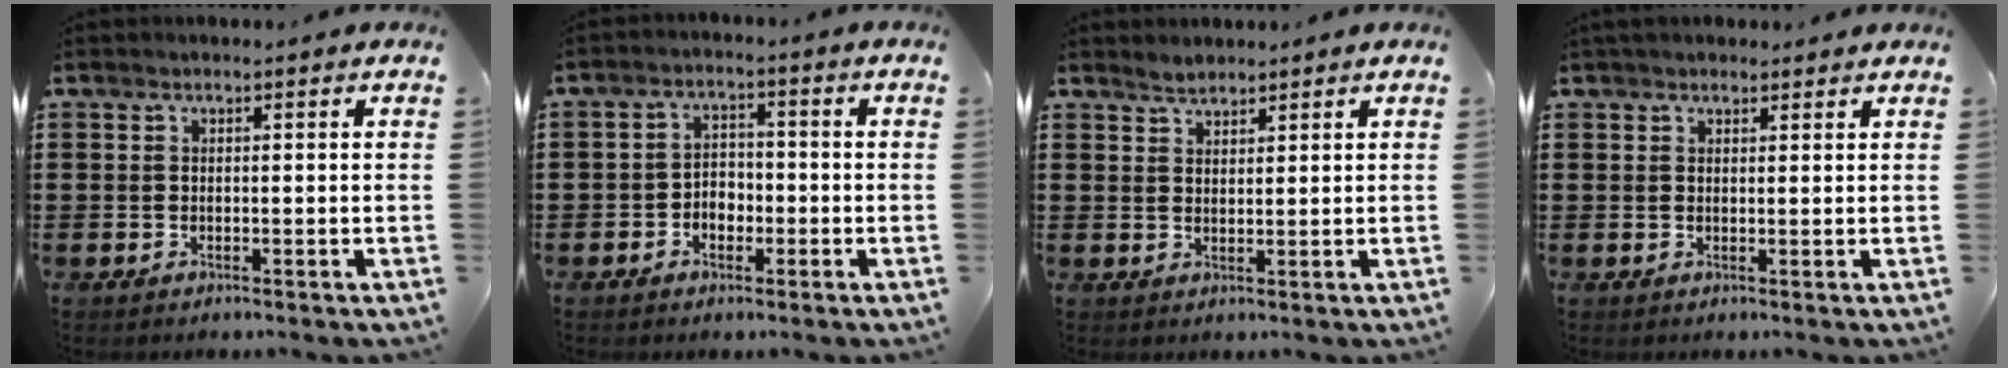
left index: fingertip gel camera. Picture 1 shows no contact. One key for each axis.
{"total": 3.0, "fx": -1.5, "fy": 2.1, "fz": 1.5, "tx": -0.033, "ty": 0.006, "tz": -0.033}
{"total": 1.7, "fx": 1.6, "fy": 0.5, "fz": 0.2, "tx": -0.009, "ty": 0.002, "tz": 0.032}
{"total": 1.7, "fx": 1.4, "fy": 0.8, "fz": 0.4, "tx": -0.011, "ty": 0.006, "tz": 0.027}